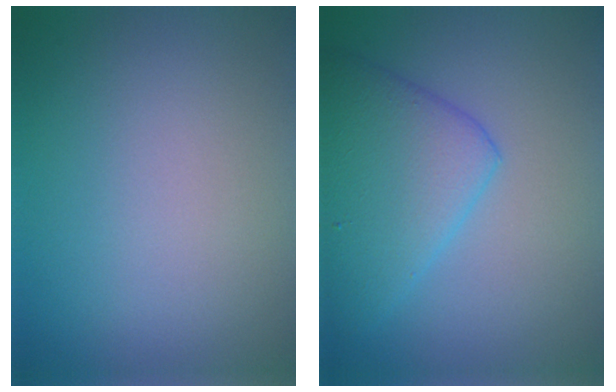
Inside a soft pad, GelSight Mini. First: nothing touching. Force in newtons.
{"total": 4.1, "press": 4.1, "slide": 0.2}